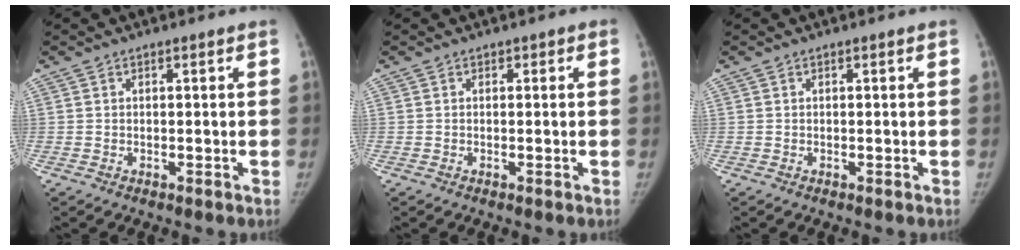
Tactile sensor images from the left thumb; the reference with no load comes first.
{"total": 0.7, "force": [0.2, 0.5, 0.4], "torque": [0.005, 0.002, -0.001]}
{"total": 0.0}